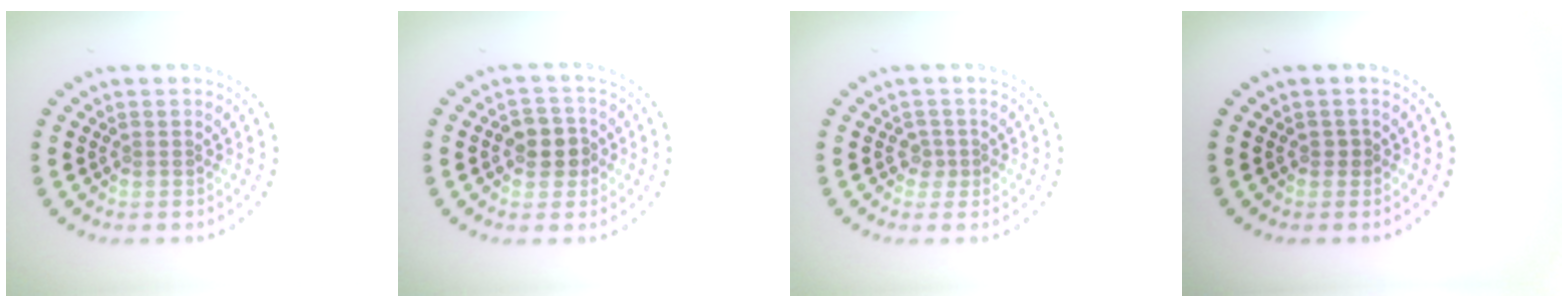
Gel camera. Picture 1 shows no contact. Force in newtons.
{"total": 2.9, "press": 2.8, "slide": 0.8}
{"total": 1.1, "press": 0.8, "slide": 0.7}
{"total": 0.7, "press": 0.6, "slide": 0.2}